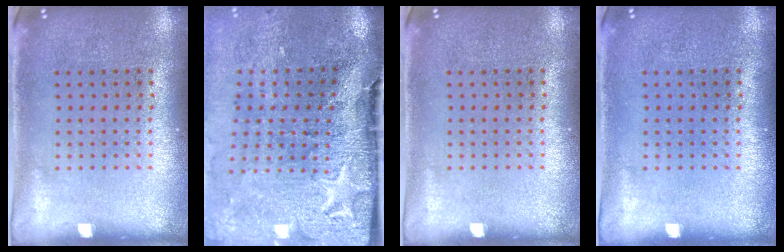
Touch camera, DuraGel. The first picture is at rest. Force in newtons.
{"total": 4.8, "press": 3.8, "slide": 2.9}
{"total": 0.0}
{"total": 0.0}